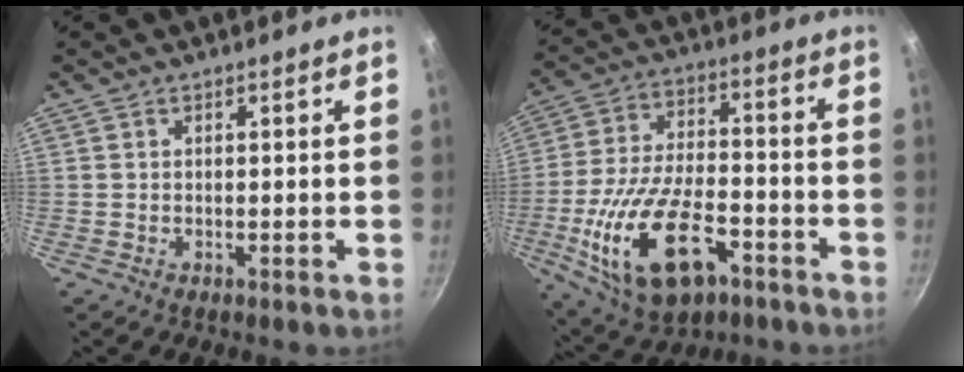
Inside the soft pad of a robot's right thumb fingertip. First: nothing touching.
{"total": 20.0, "force": [-7.9, 10.3, 15.2], "torque": [-0.285, 0.026, -0.136]}